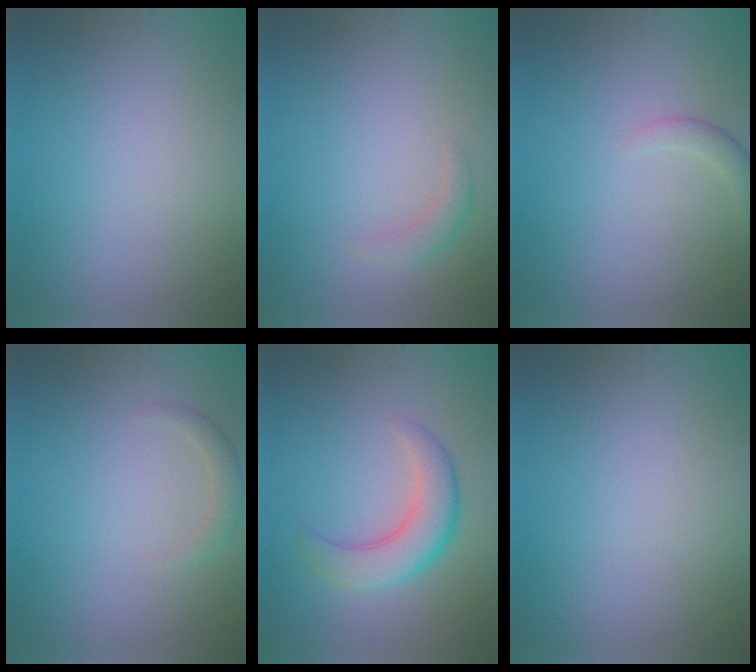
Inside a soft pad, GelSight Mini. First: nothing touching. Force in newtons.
{"total": 1.4, "press": 1.4, "slide": 0.0}
{"total": 1.4, "press": 1.4, "slide": 0.1}
{"total": 1.4, "press": 1.4, "slide": 0.1}
{"total": 4.6, "press": 4.5, "slide": 0.3}
{"total": 0.0}